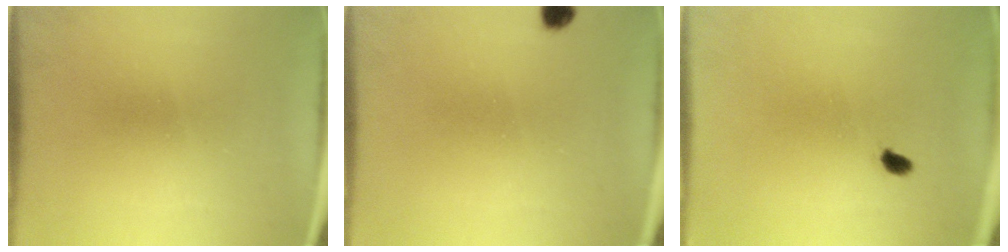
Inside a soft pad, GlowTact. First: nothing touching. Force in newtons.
{"total": 1.8}
{"total": 1.4}